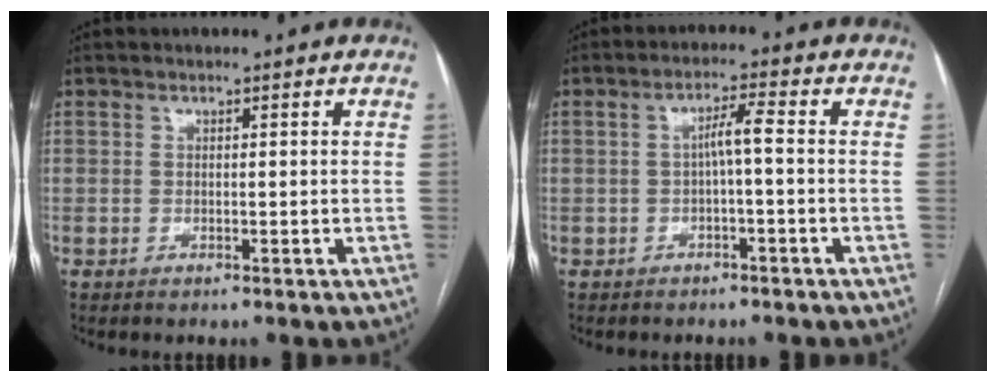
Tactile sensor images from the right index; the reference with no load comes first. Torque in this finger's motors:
{"motor_torque": [0.68, -0.15, 0.08, 0.07]}